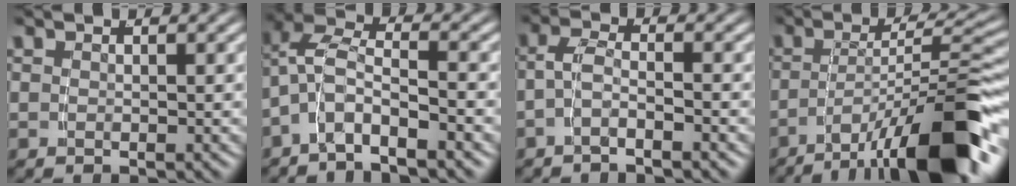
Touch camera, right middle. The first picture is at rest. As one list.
[{"total": 4.7, "force": [-1.3, 3.4, 3.1], "torque": [-0.083, -0.017, -0.023]}, {"total": 2.3, "force": [-1.5, 0.6, 1.7], "torque": [-0.041, -0.011, -0.025]}, {"total": 10.8, "force": [-6.3, 1.7, 8.6], "torque": [-0.104, 0.006, -0.093]}]